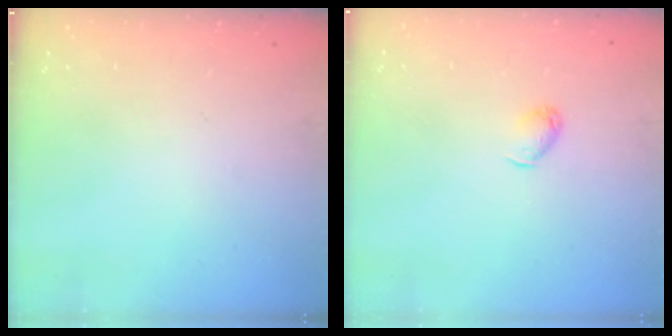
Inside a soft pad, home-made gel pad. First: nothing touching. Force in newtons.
{"total": 3.6, "press": 3.5, "slide": 0.8}